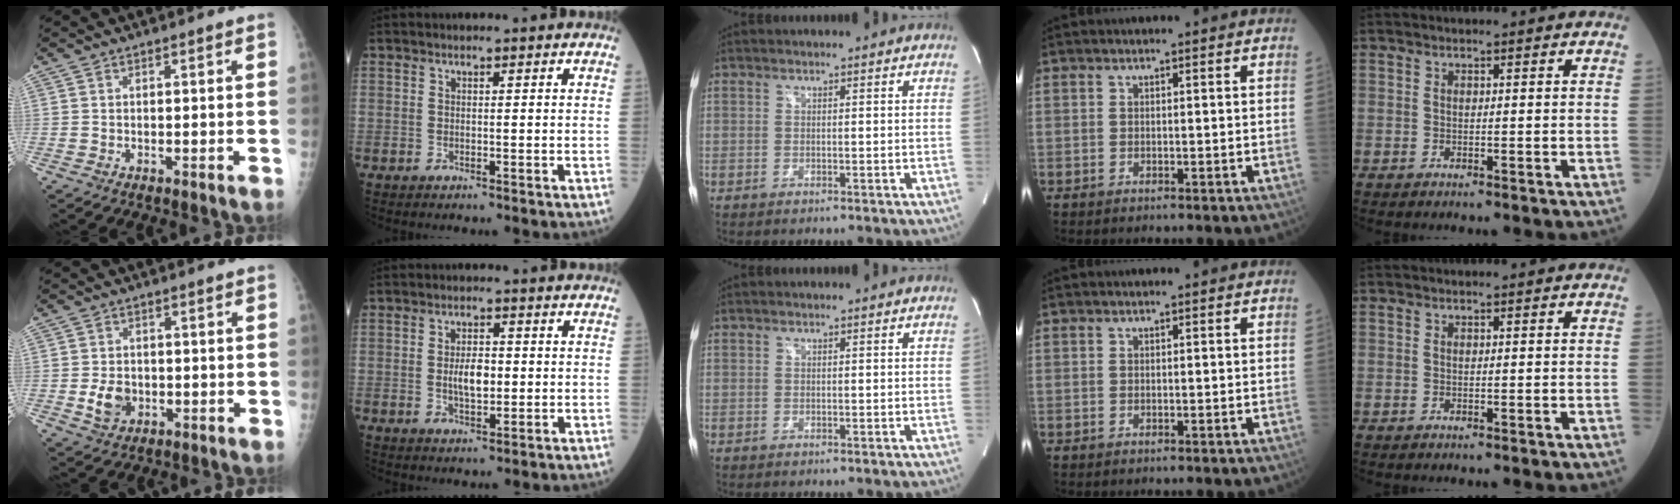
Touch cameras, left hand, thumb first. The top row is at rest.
{"thumb": {"total": 4.8, "force": [-1.0, 3.7, 2.8], "torque": [-0.040, 0.004, -0.011]}, "index": {"total": 4.3, "force": [-0.1, 1.9, 3.9], "torque": [-0.075, 0.002, 0.000]}}